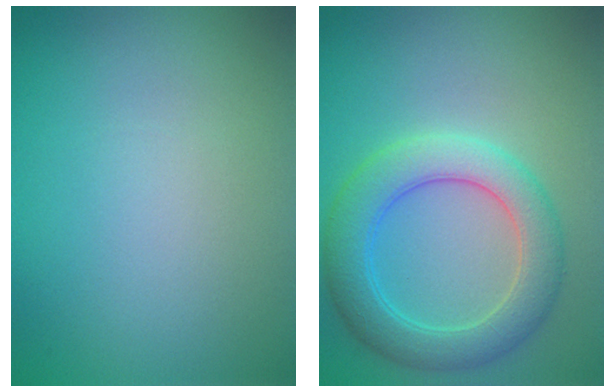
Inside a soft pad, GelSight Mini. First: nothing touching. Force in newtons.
{"total": 5.4, "press": 5.4, "slide": 0.1}